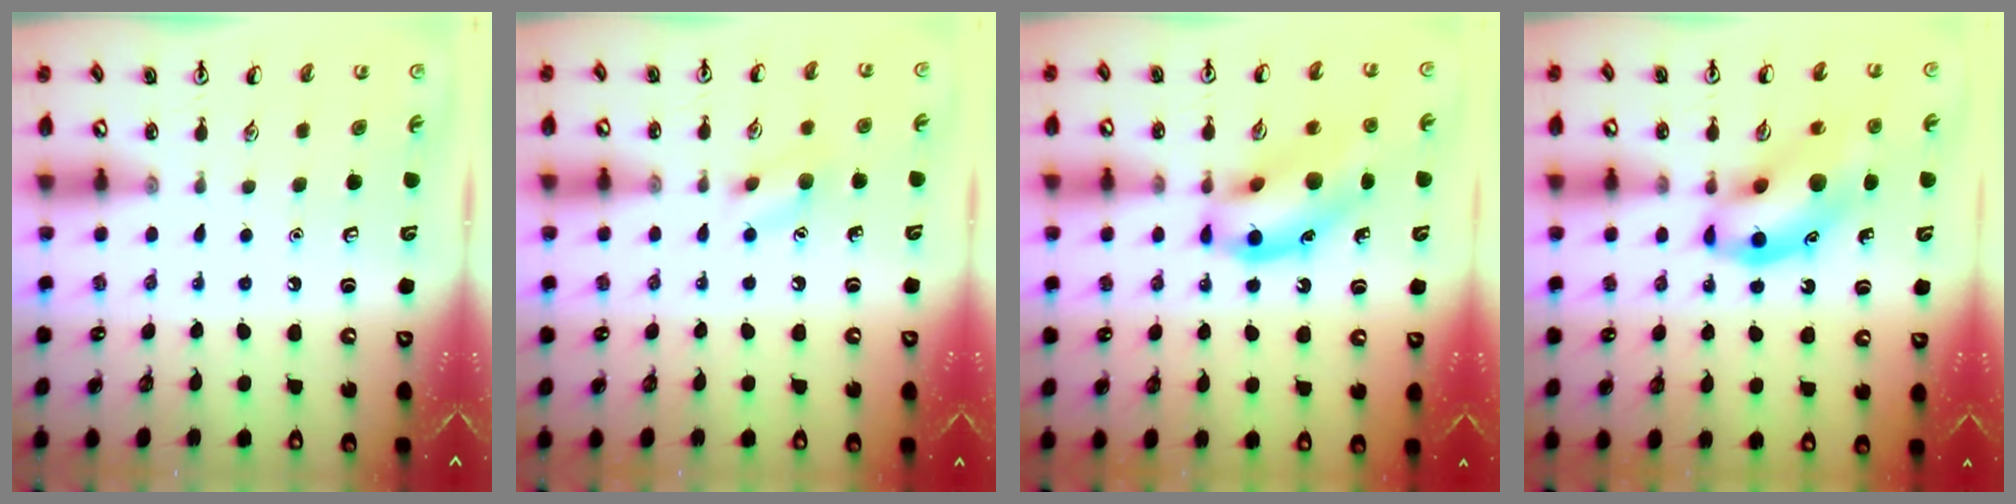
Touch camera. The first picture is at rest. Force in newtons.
{"total": 7.2, "press": 7.1, "slide": 1.2}
{"total": 15.1, "press": 14.7, "slide": 3.5}
{"total": 13.3, "press": 12.8, "slide": 3.4}